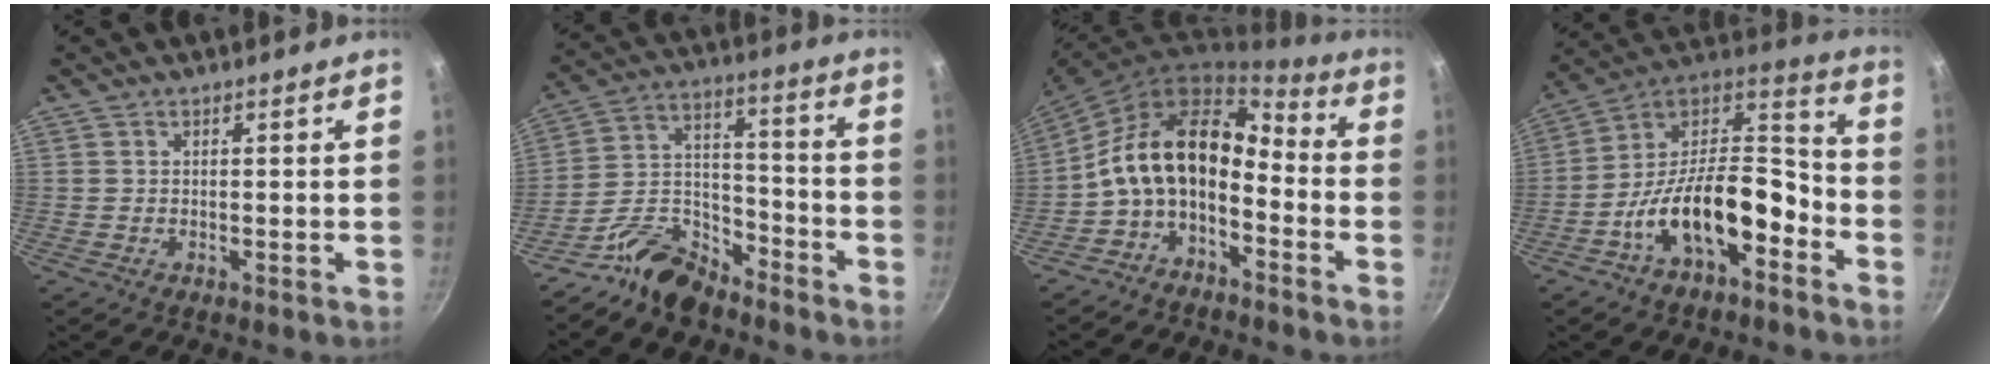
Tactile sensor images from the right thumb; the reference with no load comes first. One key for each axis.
{"total": 11.6, "fx": -9.2, "fy": 5.6, "fz": 4.3, "tx": -0.056, "ty": 0.100, "tz": -0.179}
{"total": 14.5, "fx": -4.1, "fy": 8.8, "fz": 10.7, "tx": -0.172, "ty": 0.078, "tz": -0.092}
{"total": 19.4, "fx": -8.3, "fy": 9.4, "fz": 14.8, "tx": -0.216, "ty": 0.076, "tz": -0.156}